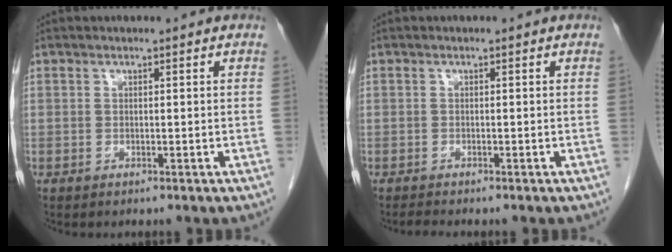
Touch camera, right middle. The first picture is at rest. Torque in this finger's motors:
{"motor_torque": [0.31, -0.14, -0.04, -0.01]}